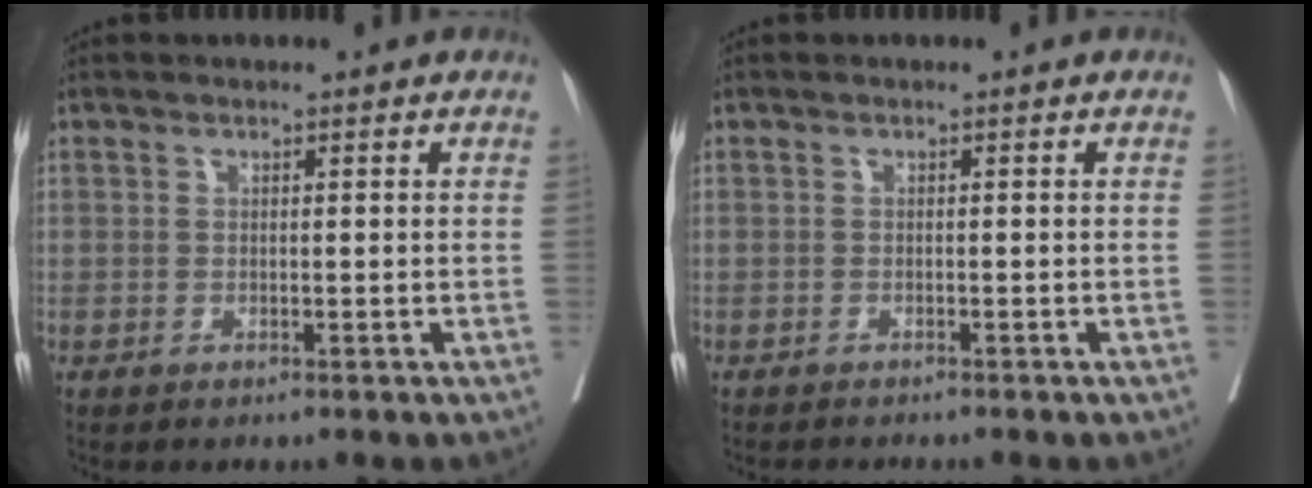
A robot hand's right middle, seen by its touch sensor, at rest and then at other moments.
{"total": 1.9, "force": [-1.8, 0.1, 0.5], "torque": [-0.009, -0.004, -0.025]}